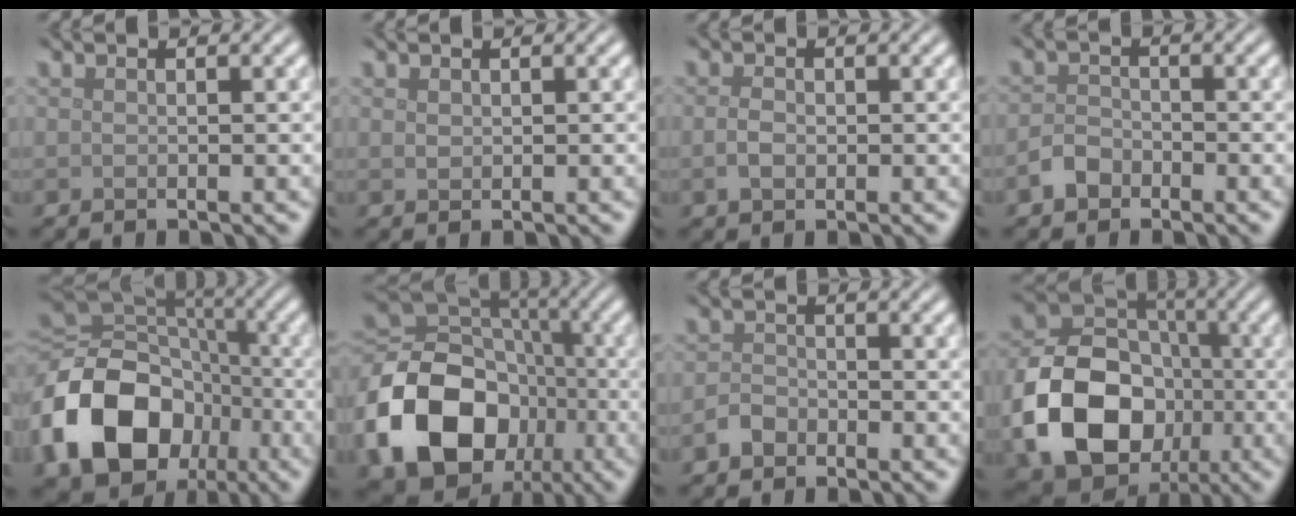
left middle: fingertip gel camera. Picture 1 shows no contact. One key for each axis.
{"total": 0.6, "fx": 0.4, "fy": 0.4, "fz": 0.2, "tx": -0.006, "ty": -0.002, "tz": 0.010}
{"total": 1.5, "fx": -0.2, "fy": 1.1, "fz": 1.1, "tx": -0.024, "ty": 0.000, "tz": -0.004}
{"total": 2.0, "fx": -1.3, "fy": 1.4, "fz": 0.7, "tx": -0.009, "ty": 0.006, "tz": -0.031}
{"total": 15.1, "fx": -5.3, "fy": 11.4, "fz": 8.3, "tx": -0.180, "ty": -0.017, "tz": -0.104}
{"total": 16.0, "fx": -5.4, "fy": 12.6, "fz": 8.3, "tx": -0.192, "ty": -0.022, "tz": -0.101}
{"total": 1.6, "fx": -1.1, "fy": 1.1, "fz": 0.5, "tx": -0.005, "ty": 0.004, "tz": -0.026}
{"total": 13.1, "fx": -3.3, "fy": 10.1, "fz": 7.6, "tx": -0.161, "ty": -0.010, "tz": -0.065}